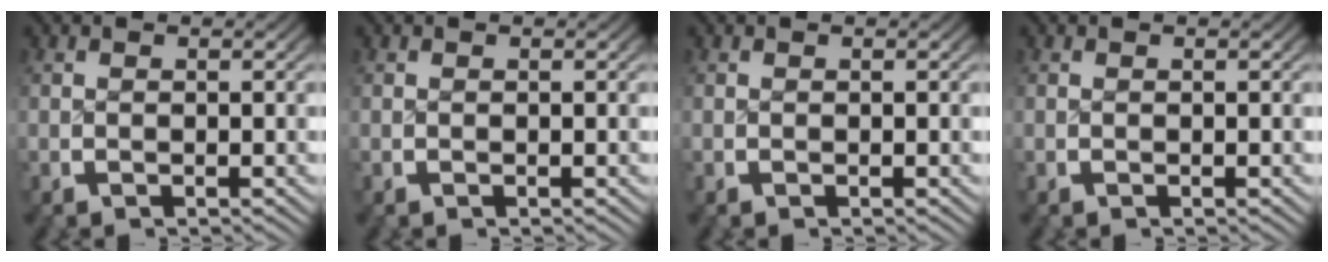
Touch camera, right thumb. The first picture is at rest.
{"total": 0.0}
{"total": 0.0}
{"total": 0.0}